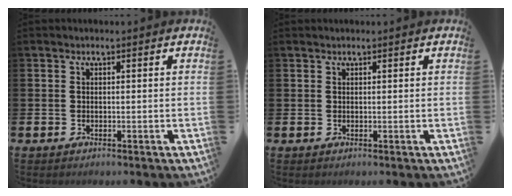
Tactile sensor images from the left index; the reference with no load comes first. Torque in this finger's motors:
{"motor_torque": [0.89, -1.07, 0.11, 0.00]}